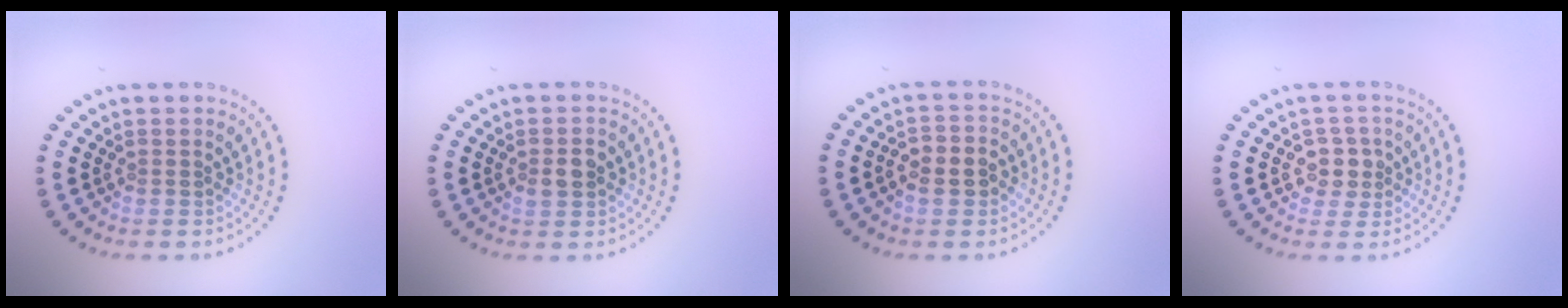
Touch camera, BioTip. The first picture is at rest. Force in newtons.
{"total": 1.7, "press": 1.7, "slide": 0.2}
{"total": 2.8, "press": 2.7, "slide": 0.8}
{"total": 2.3, "press": 2.0, "slide": 1.1}